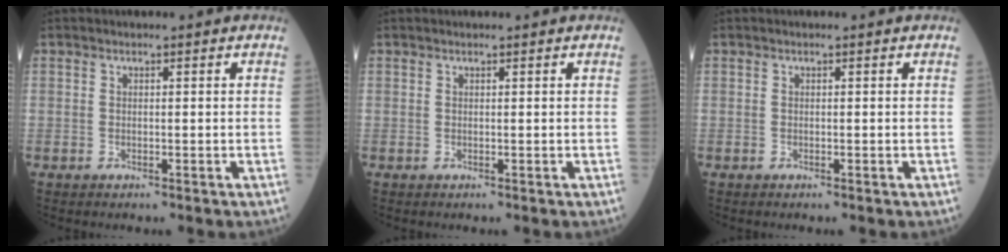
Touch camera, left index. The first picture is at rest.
{"total": 0.6, "force": [0.5, 0.0, 0.2], "torque": [-0.002, 0.003, 0.009]}
{"total": 0.0}